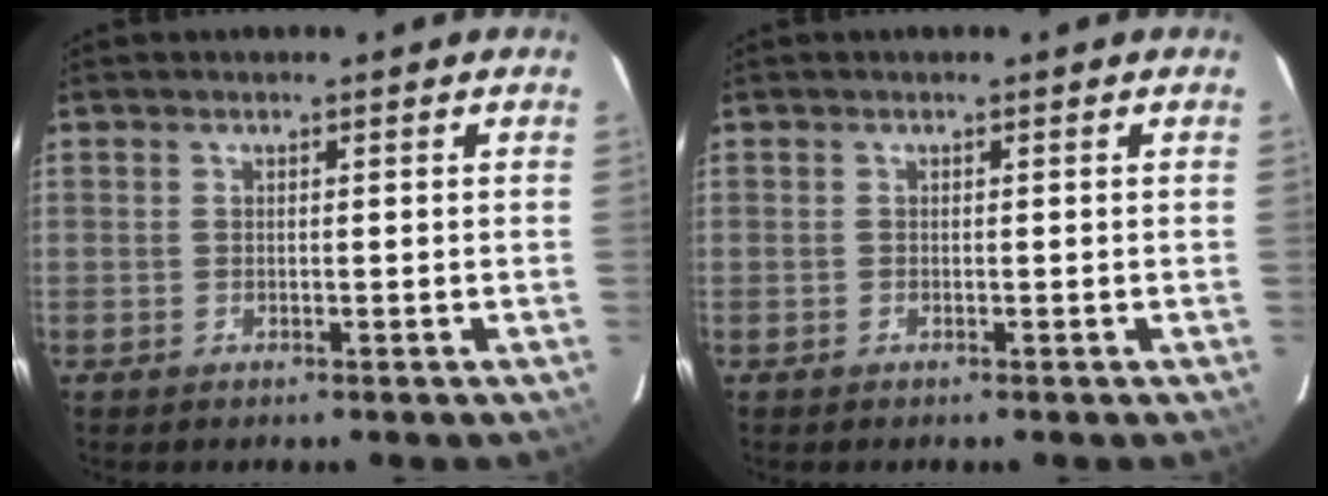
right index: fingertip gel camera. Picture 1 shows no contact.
{"total": 0.0}